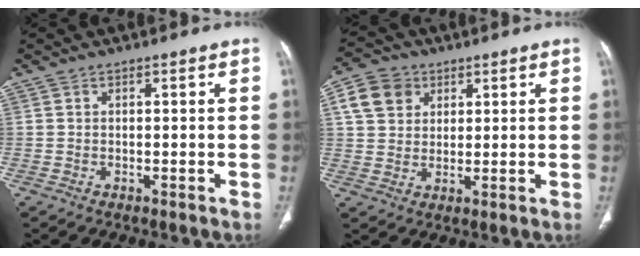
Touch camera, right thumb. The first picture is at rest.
{"total": 8.3, "force": [3.3, 6.7, 3.5], "torque": [-0.045, -0.002, 0.060]}